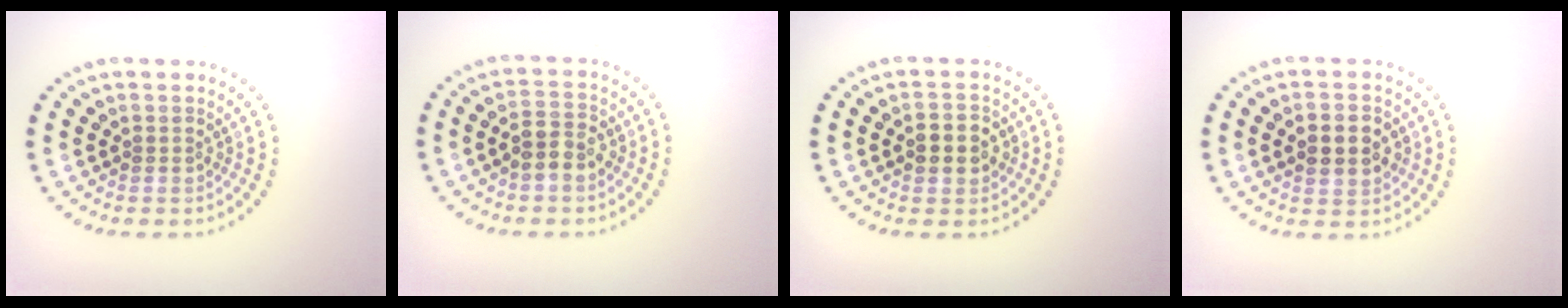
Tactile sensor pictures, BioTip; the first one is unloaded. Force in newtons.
{"total": 2.6, "press": 2.5, "slide": 0.4}
{"total": 2.7, "press": 2.7, "slide": 0.2}
{"total": 4.1, "press": 4.1, "slide": 0.1}